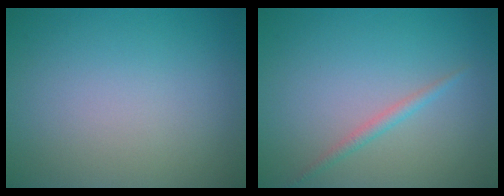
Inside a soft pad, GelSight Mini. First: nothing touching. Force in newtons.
{"total": 1.2, "press": 1.2, "slide": 0.0}